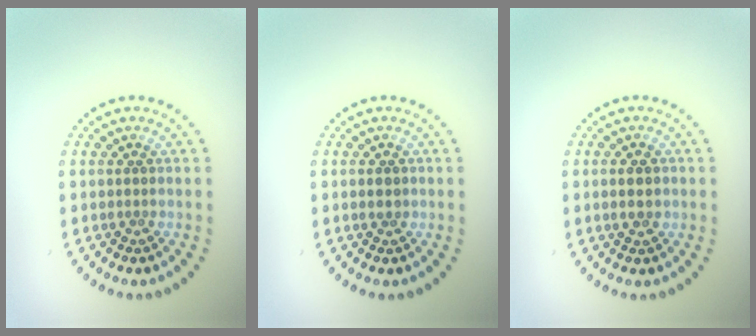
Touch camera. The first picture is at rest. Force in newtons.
{"total": 1.2, "press": 1.2, "slide": 0.2}
{"total": 2.1, "press": 2.1, "slide": 0.0}